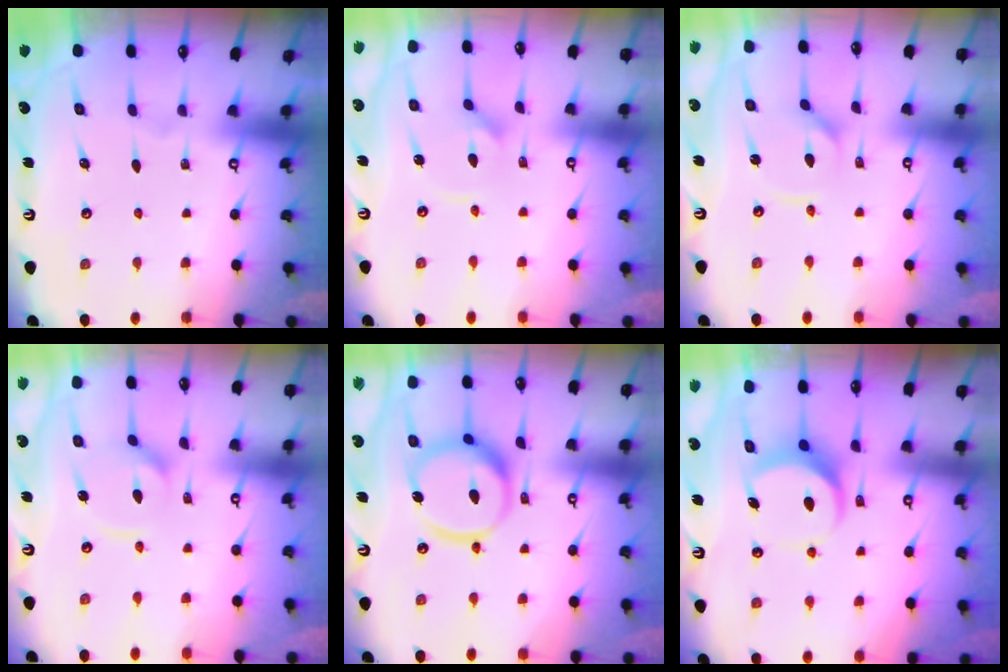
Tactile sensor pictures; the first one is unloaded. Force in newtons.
{"total": 4.8, "press": 4.8, "slide": 0.4}
{"total": 2.9, "press": 2.9, "slide": 0.4}
{"total": 8.2, "press": 8.2, "slide": 0.8}
{"total": 13.9, "press": 13.8, "slide": 1.5}
{"total": 8.3, "press": 8.2, "slide": 0.9}